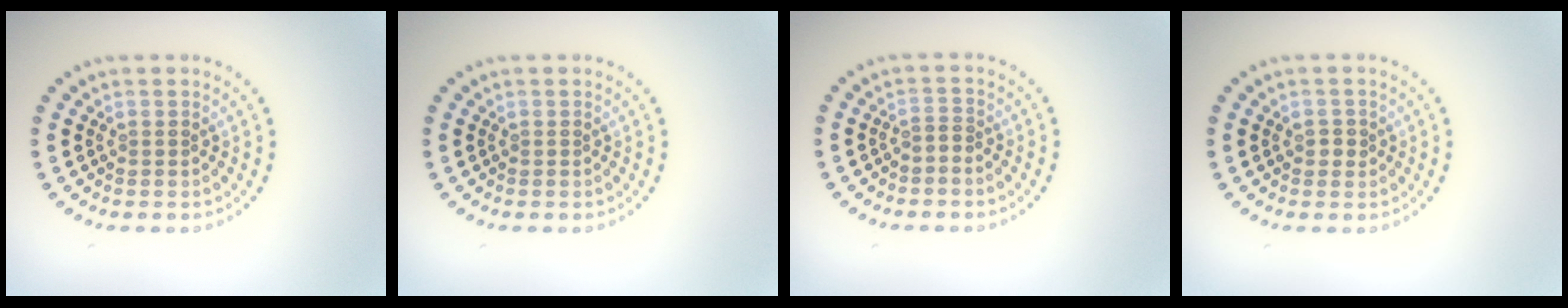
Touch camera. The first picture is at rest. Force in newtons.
{"total": 0.0}
{"total": 0.7, "press": 0.4, "slide": 0.6}
{"total": 1.1, "press": 1.0, "slide": 0.4}